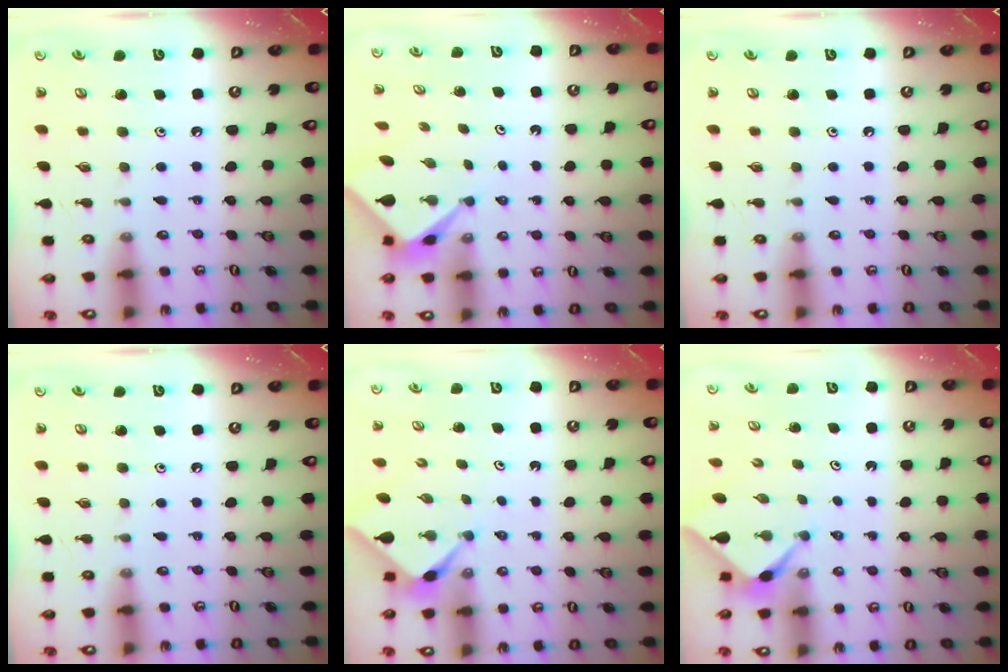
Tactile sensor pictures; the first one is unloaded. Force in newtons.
{"total": 2.2, "press": 2.1, "slide": 0.2}
{"total": 0.0}
{"total": 0.0}
{"total": 2.3, "press": 2.3, "slide": 0.3}
{"total": 2.4, "press": 2.4, "slide": 0.3}